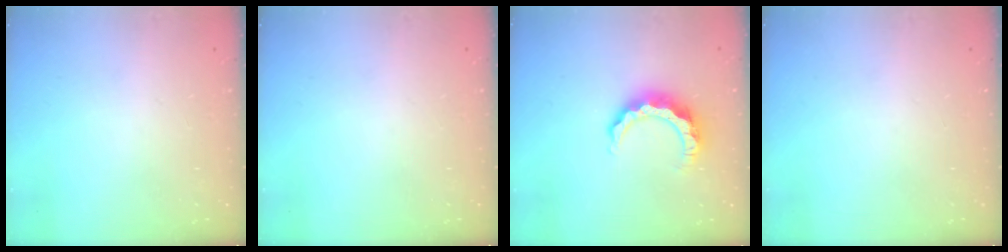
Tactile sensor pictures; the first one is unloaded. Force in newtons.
{"total": 0.0}
{"total": 8.6, "press": 8.5, "slide": 1.0}
{"total": 0.0}